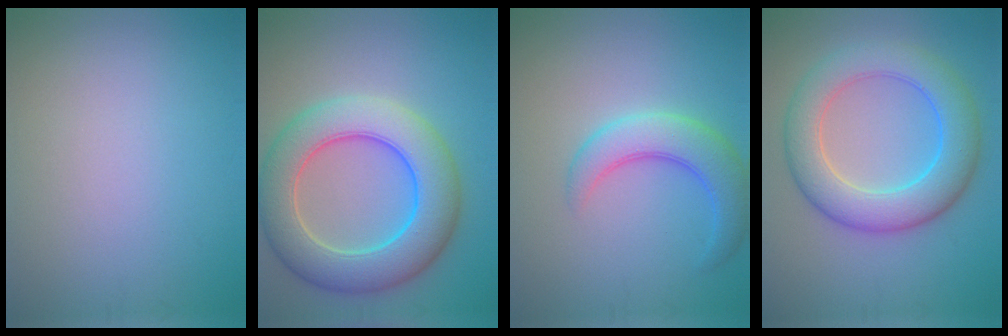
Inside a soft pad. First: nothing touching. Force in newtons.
{"total": 9.3, "press": 9.3, "slide": 0.3}
{"total": 4.8, "press": 4.8, "slide": 0.2}
{"total": 7.4, "press": 7.4, "slide": 0.1}